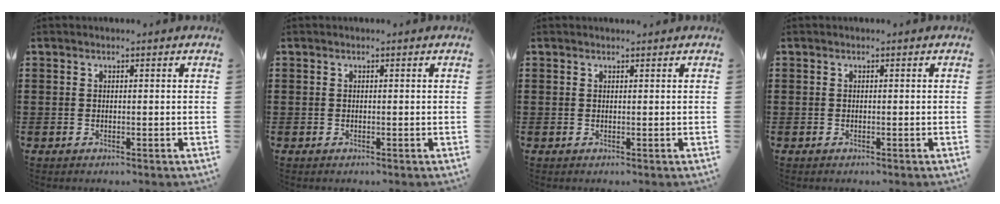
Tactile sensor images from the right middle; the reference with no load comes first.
{"total": 0.0}
{"total": 0.0}
{"total": 0.0}